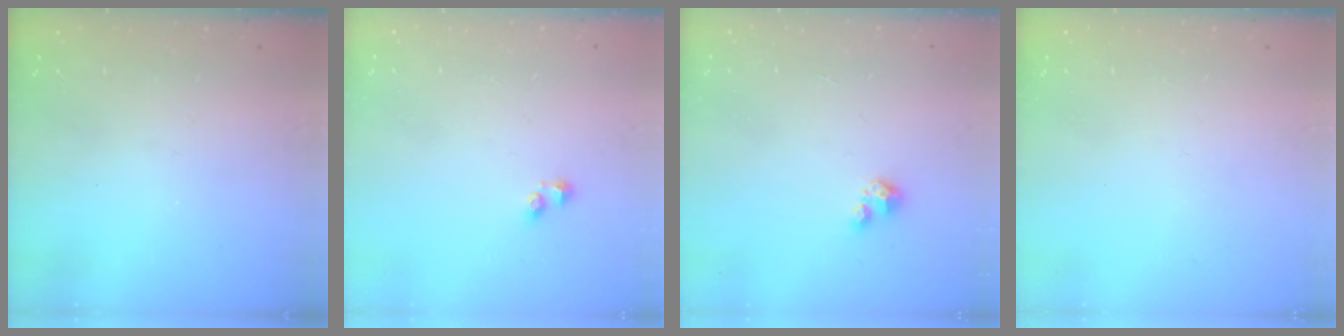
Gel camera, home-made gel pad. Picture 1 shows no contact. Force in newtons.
{"total": 1.9, "press": 1.9, "slide": 0.5}
{"total": 1.9, "press": 1.9, "slide": 0.1}
{"total": 0.0}